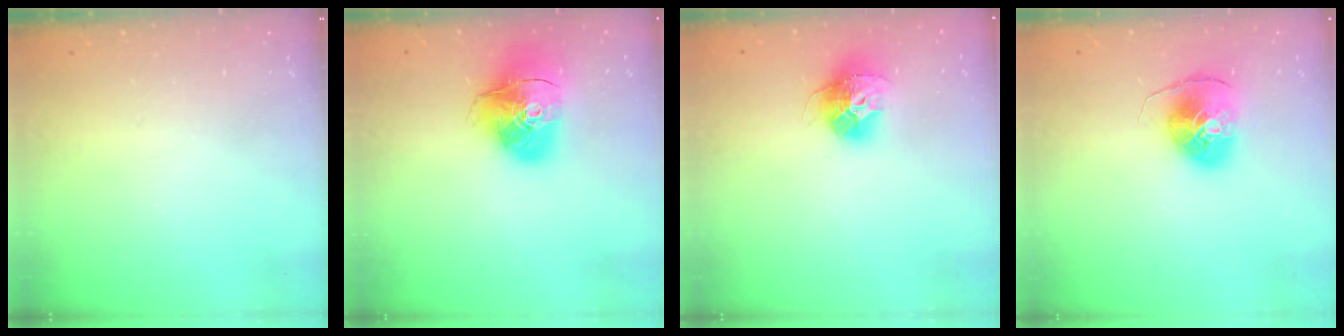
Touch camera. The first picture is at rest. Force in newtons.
{"total": 16.0, "press": 15.9, "slide": 1.8}
{"total": 12.8, "press": 12.8, "slide": 1.1}
{"total": 8.1, "press": 8.0, "slide": 1.2}